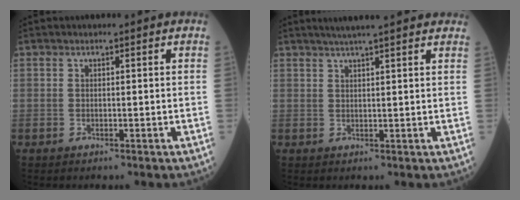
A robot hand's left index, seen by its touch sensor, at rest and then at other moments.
{"total": 9.6, "force": [8.1, 0.9, 5.1], "torque": [-0.071, 0.033, 0.099]}